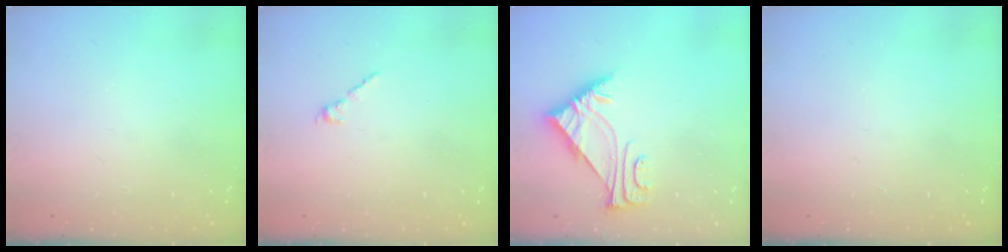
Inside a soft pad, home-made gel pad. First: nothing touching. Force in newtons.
{"total": 2.1, "press": 2.0, "slide": 0.7}
{"total": 6.0, "press": 5.9, "slide": 0.5}
{"total": 0.0}